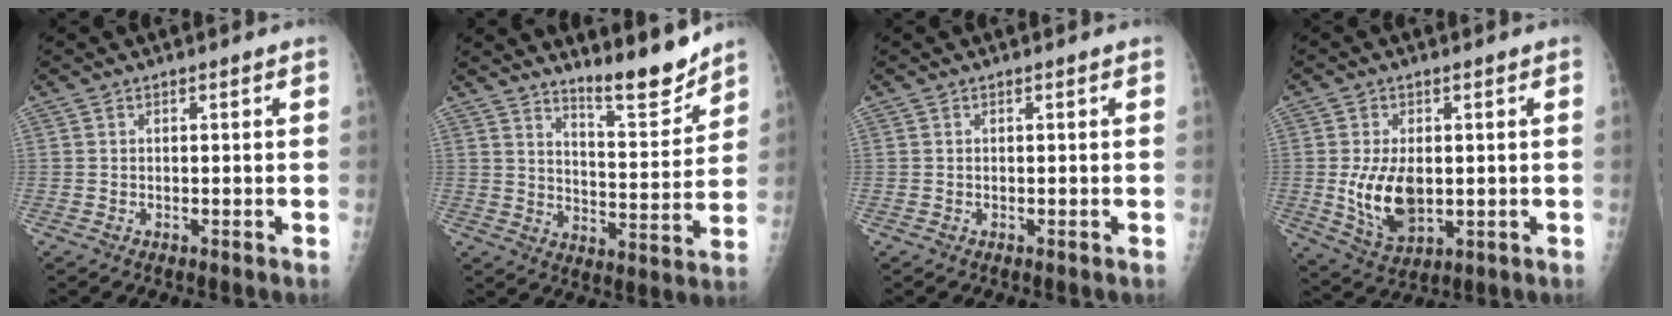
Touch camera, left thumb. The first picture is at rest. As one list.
[{"total": 9.7, "force": [8.7, 1.0, 4.2], "torque": [-0.041, -0.077, 0.145]}, {"total": 0.0}, {"total": 9.8, "force": [-0.5, 5.7, 7.9], "torque": [-0.131, -0.013, 0.009]}]